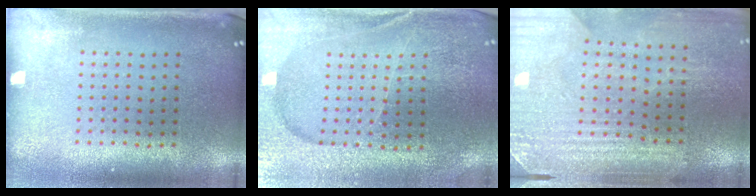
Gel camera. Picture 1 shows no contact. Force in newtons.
{"total": 3.0, "press": 3.0, "slide": 0.4}
{"total": 3.4, "press": 3.4, "slide": 0.3}